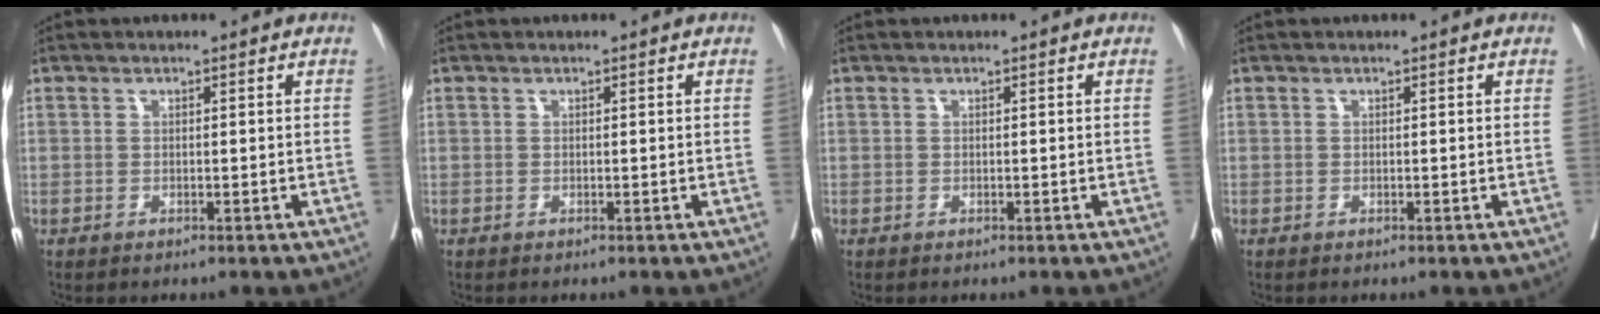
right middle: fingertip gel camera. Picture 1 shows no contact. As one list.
[{"total": 0.0}, {"total": 0.0}, {"total": 0.0}]